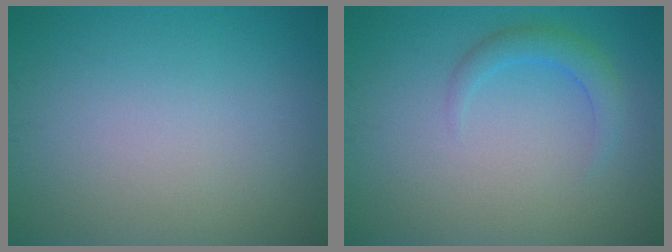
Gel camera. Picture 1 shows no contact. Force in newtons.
{"total": 2.1, "press": 2.1, "slide": 0.3}